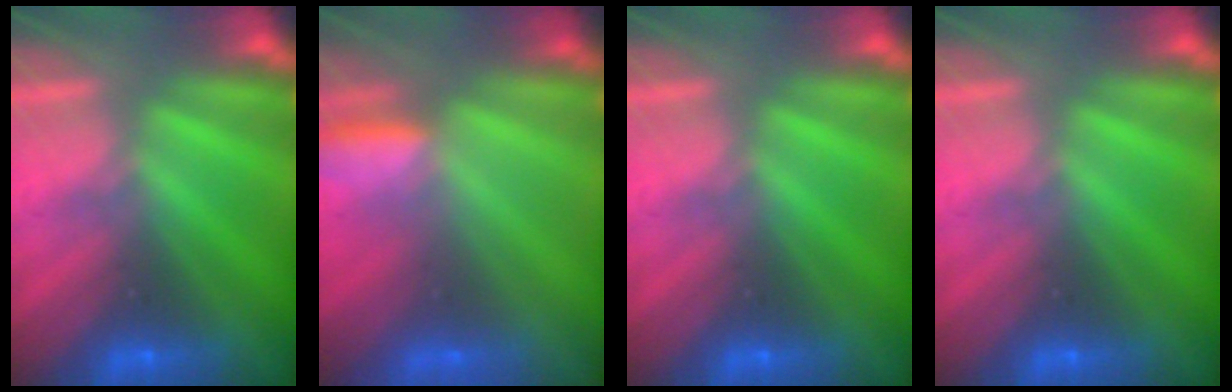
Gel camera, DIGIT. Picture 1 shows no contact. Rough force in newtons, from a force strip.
{"total": 3.0}
{"total": 0.0}
{"total": 0.0}